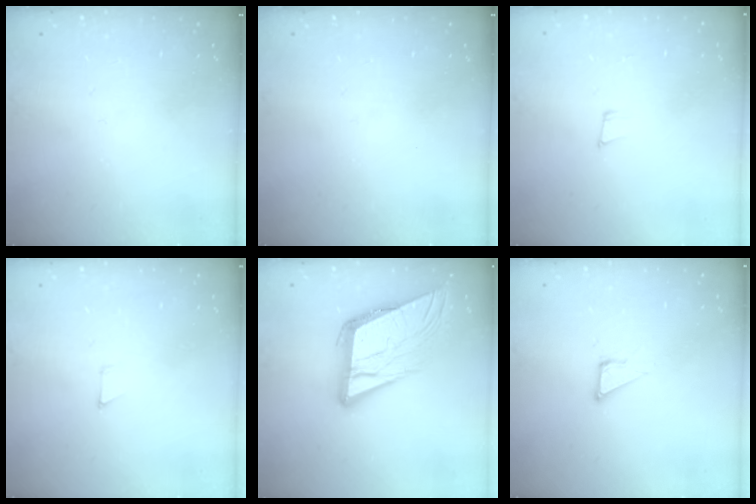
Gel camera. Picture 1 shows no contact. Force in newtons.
{"total": 0.0}
{"total": 5.9, "press": 5.2, "slide": 2.8}
{"total": 2.7, "press": 2.7, "slide": 0.2}
{"total": 15.2, "press": 15.0, "slide": 2.6}
{"total": 1.9, "press": 1.9, "slide": 0.1}